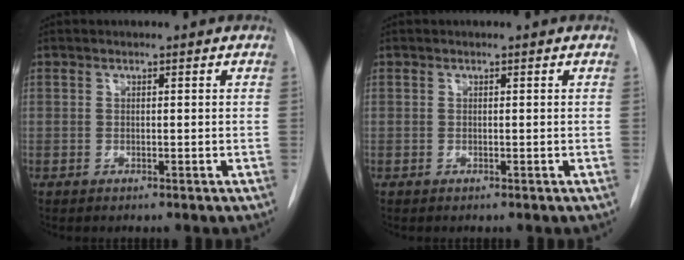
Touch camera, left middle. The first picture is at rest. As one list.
[{"total": 0.0}]